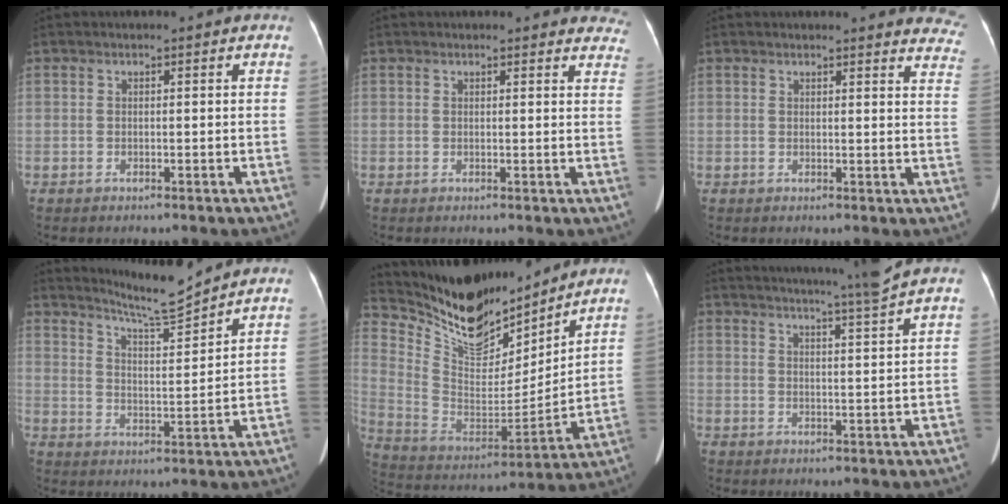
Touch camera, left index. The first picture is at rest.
{"total": 10.9, "force": [10.3, 2.9, 2.0], "torque": [0.020, -0.014, 0.082]}
{"total": 12.8, "force": [12.4, 2.3, 2.2], "torque": [0.019, -0.059, 0.097]}
{"total": 7.5, "force": [7.2, -1.3, 1.6], "torque": [-0.043, -0.020, 0.130]}
{"total": 18.5, "force": [16.1, 5.3, 7.5], "torque": [-0.156, -0.013, 0.294]}
{"total": 9.2, "force": [8.1, -2.7, 3.4], "torque": [-0.053, -0.028, 0.113]}